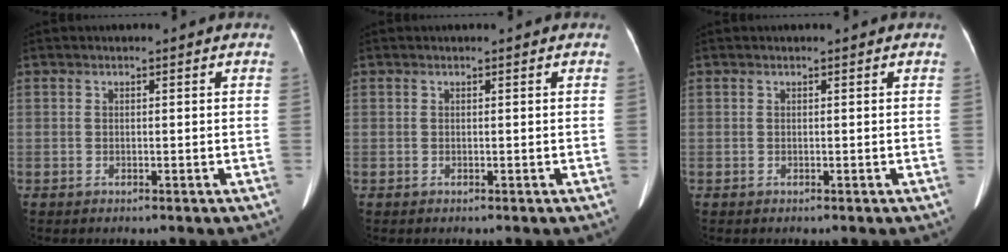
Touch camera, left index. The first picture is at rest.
{"total": 0.0}
{"total": 0.0}